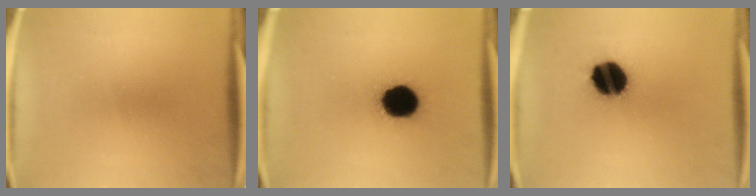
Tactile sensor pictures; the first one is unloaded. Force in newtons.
{"total": 14.9}
{"total": 14.4}